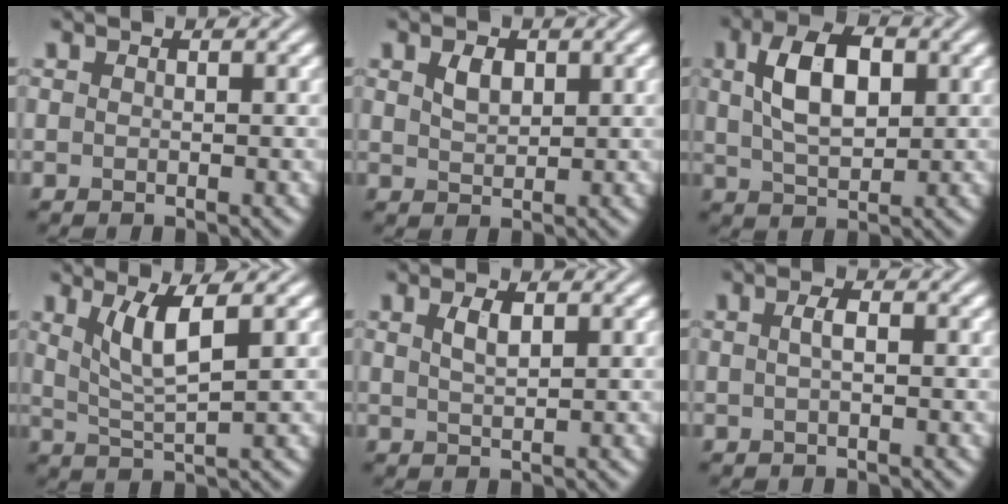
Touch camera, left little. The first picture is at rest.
{"total": 1.9, "force": [0.9, 1.1, 1.3], "torque": [-0.027, 0.001, 0.020]}
{"total": 6.4, "force": [1.7, 3.5, 5.1], "torque": [-0.097, 0.010, 0.029]}
{"total": 4.2, "force": [1.7, 0.9, 3.8], "torque": [-0.078, -0.005, 0.037]}
{"total": 1.8, "force": [0.9, 0.6, 1.5], "torque": [-0.031, 0.003, 0.019]}
{"total": 1.2, "force": [0.1, 0.3, 1.2], "torque": [-0.026, 0.004, 0.003]}